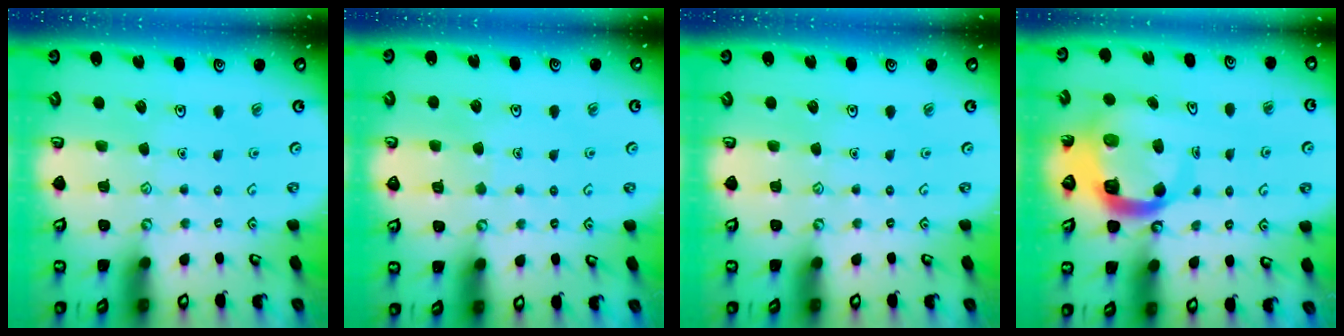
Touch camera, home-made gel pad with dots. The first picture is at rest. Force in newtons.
{"total": 3.3, "press": 3.2, "slide": 0.3}
{"total": 0.0}
{"total": 9.3, "press": 9.2, "slide": 1.3}